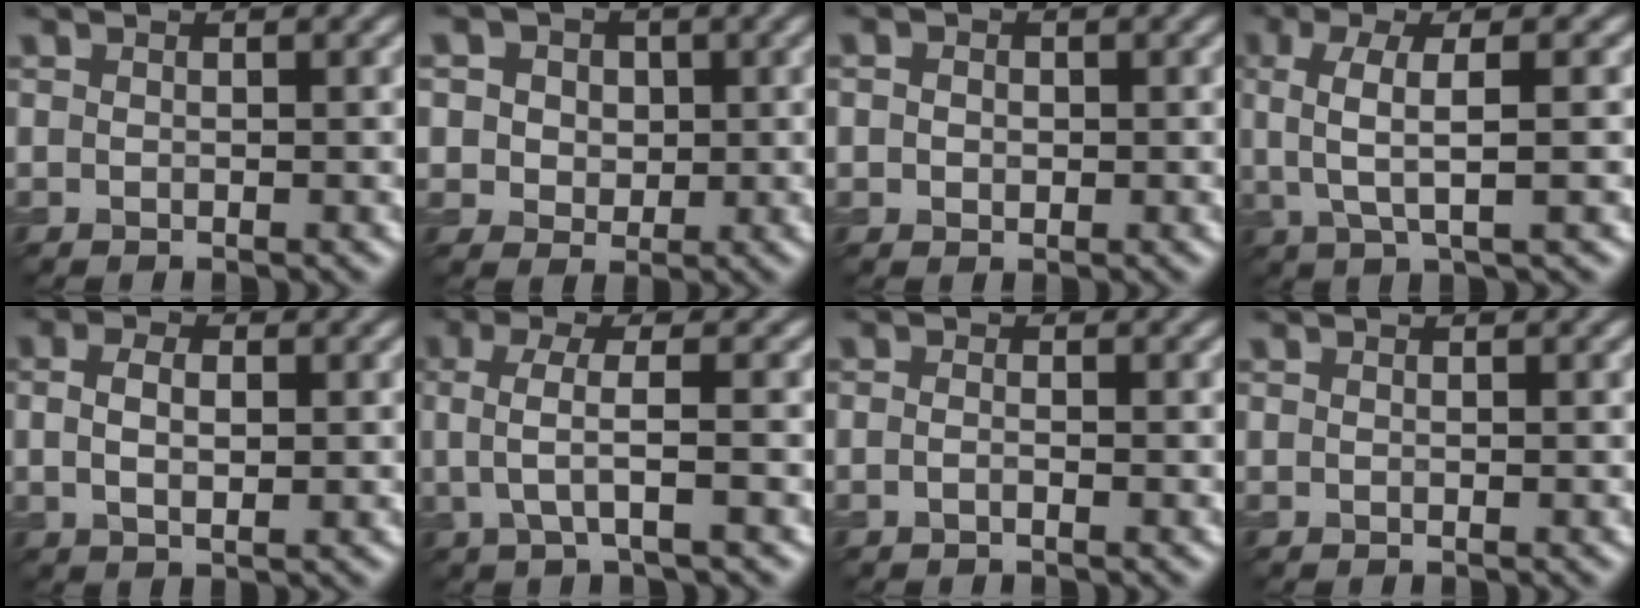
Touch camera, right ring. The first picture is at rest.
{"total": 6.2, "force": [2.4, 5.1, 2.7], "torque": [-0.042, 0.020, 0.019]}
{"total": 1.9, "force": [0.4, 1.6, 0.9], "torque": [-0.007, 0.011, -0.007]}
{"total": 4.6, "force": [0.5, 1.3, 4.3], "torque": [-0.086, 0.007, 0.009]}
{"total": 3.1, "force": [0.4, 1.8, 2.5], "torque": [-0.050, 0.001, 0.001]}
{"total": 3.3, "force": [-0.1, 0.9, 3.2], "torque": [-0.061, 0.000, -0.002]}
{"total": 0.8, "force": [-0.5, 0.3, 0.6], "torque": [-0.014, -0.002, -0.010]}
{"total": 0.0}